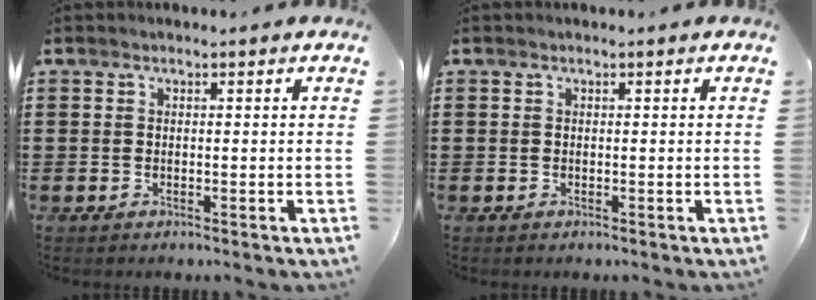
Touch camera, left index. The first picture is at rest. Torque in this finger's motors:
{"motor_torque": [0.00, 0.00, 0.00, -0.01]}